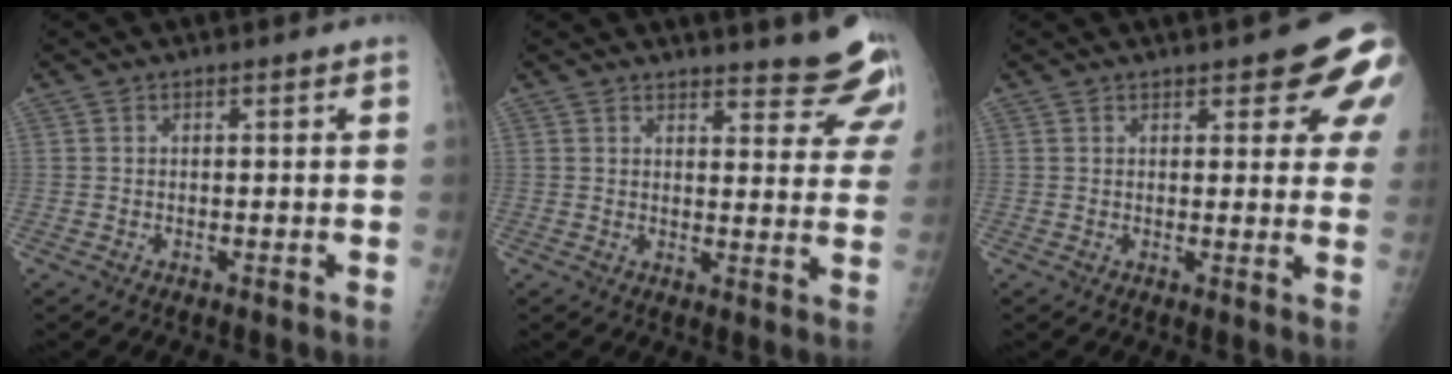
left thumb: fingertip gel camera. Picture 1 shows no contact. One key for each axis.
{"total": 11.5, "fx": 10.5, "fy": 2.8, "fz": 3.8, "tx": -0.009, "ty": -0.075, "tz": 0.105}
{"total": 10.1, "fx": 5.4, "fy": 3.6, "fz": 7.8, "tx": -0.060, "ty": -0.020, "tz": 0.056}